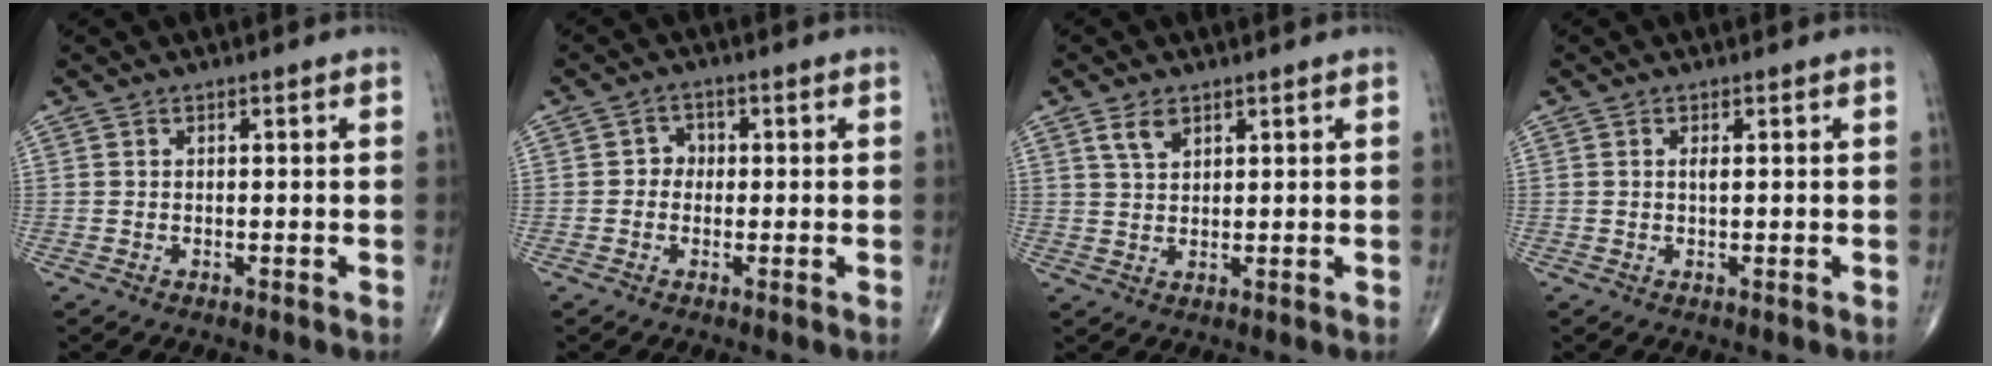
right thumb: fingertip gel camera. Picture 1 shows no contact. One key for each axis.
{"total": 2.6, "fx": -0.1, "fy": 2.3, "fz": 1.1, "tx": 0.003, "ty": 0.009, "tz": -0.010}
{"total": 3.5, "fx": 2.1, "fy": 1.9, "fz": 2.1, "tx": -0.034, "ty": -0.008, "tz": 0.044}
{"total": 1.2, "fx": 0.2, "fy": 0.3, "fz": 1.1, "tx": -0.022, "ty": -0.001, "tz": 0.004}